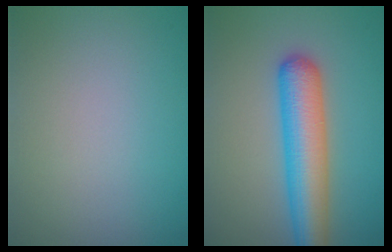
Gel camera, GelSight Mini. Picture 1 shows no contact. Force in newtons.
{"total": 6.5, "press": 6.5, "slide": 0.3}